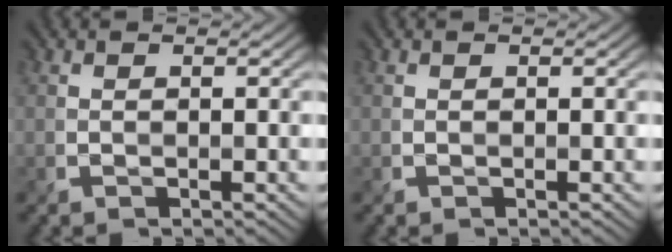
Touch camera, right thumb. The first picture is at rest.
{"total": 0.0}